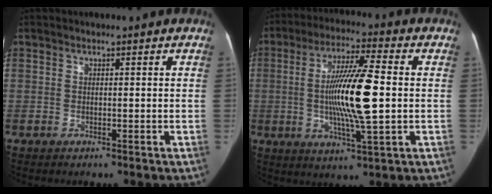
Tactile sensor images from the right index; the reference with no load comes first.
{"total": 13.7, "force": [-0.1, 1.3, 13.6], "torque": [-0.252, 0.000, -0.005]}